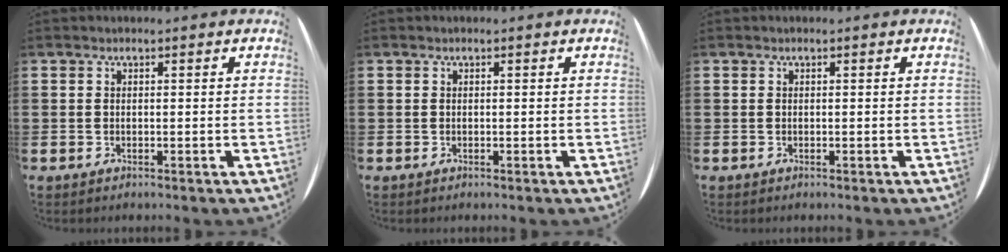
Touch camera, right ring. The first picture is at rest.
{"total": 0.0}
{"total": 0.0}